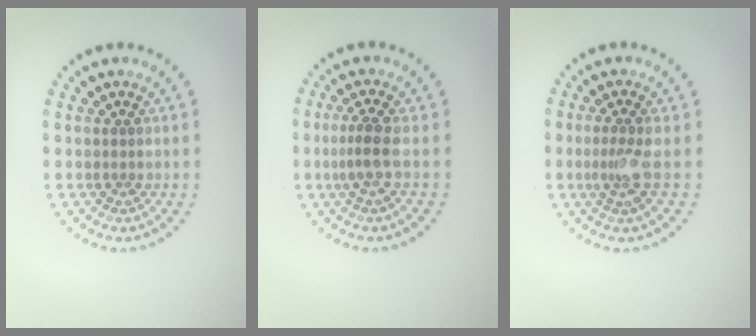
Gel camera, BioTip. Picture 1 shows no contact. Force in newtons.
{"total": 2.2, "press": 1.6, "slide": 1.5}
{"total": 2.1, "press": 1.5, "slide": 1.4}